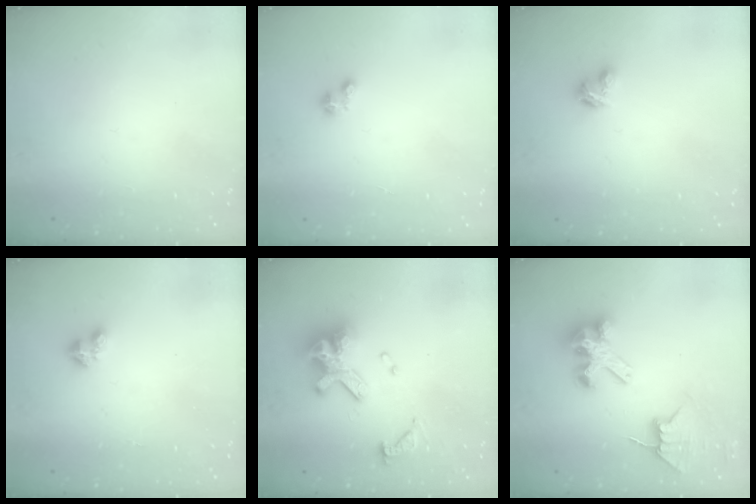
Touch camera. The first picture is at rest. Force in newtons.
{"total": 1.9, "press": 1.8, "slide": 0.2}
{"total": 2.9, "press": 2.8, "slide": 0.5}
{"total": 3.3, "press": 3.3, "slide": 0.4}
{"total": 12.9, "press": 12.8, "slide": 1.4}
{"total": 7.8, "press": 7.7, "slide": 1.0}